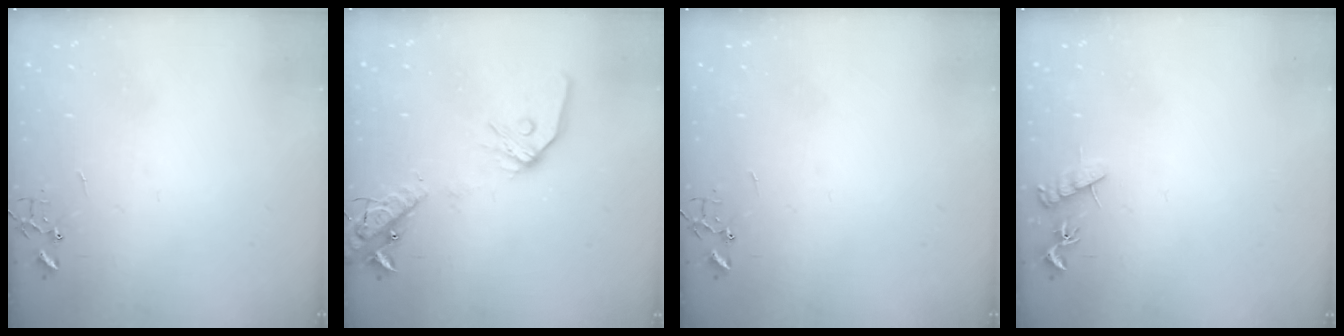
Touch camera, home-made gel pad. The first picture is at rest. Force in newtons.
{"total": 15.2, "press": 14.9, "slide": 3.0}
{"total": 0.0}
{"total": 8.1, "press": 8.1, "slide": 0.6}